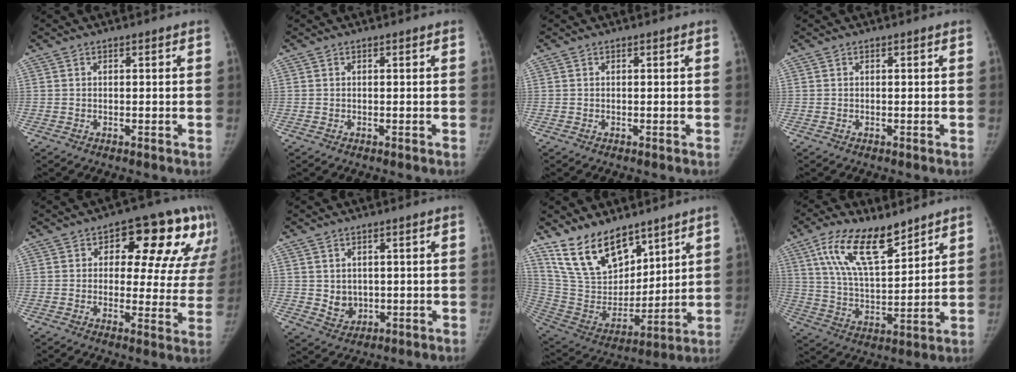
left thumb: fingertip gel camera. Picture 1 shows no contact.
{"total": 0.0}
{"total": 0.0}
{"total": 0.0}
{"total": 17.6, "force": [8.1, 9.1, 12.7], "torque": [-0.094, -0.011, 0.098]}
{"total": 4.1, "force": [0.5, 3.6, 2.0], "torque": [-0.019, -0.009, 0.023]}
{"total": 17.6, "force": [12.6, 8.9, 8.5], "torque": [-0.111, -0.067, 0.251]}
{"total": 15.2, "force": [9.5, 6.1, 10.1], "torque": [-0.157, -0.045, 0.183]}